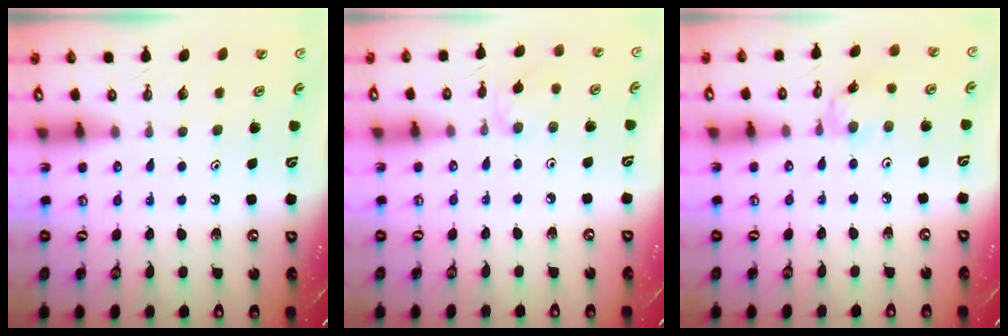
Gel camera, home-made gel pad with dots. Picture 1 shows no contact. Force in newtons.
{"total": 3.0, "press": 3.0, "slide": 0.5}
{"total": 1.4, "press": 1.4, "slide": 0.1}